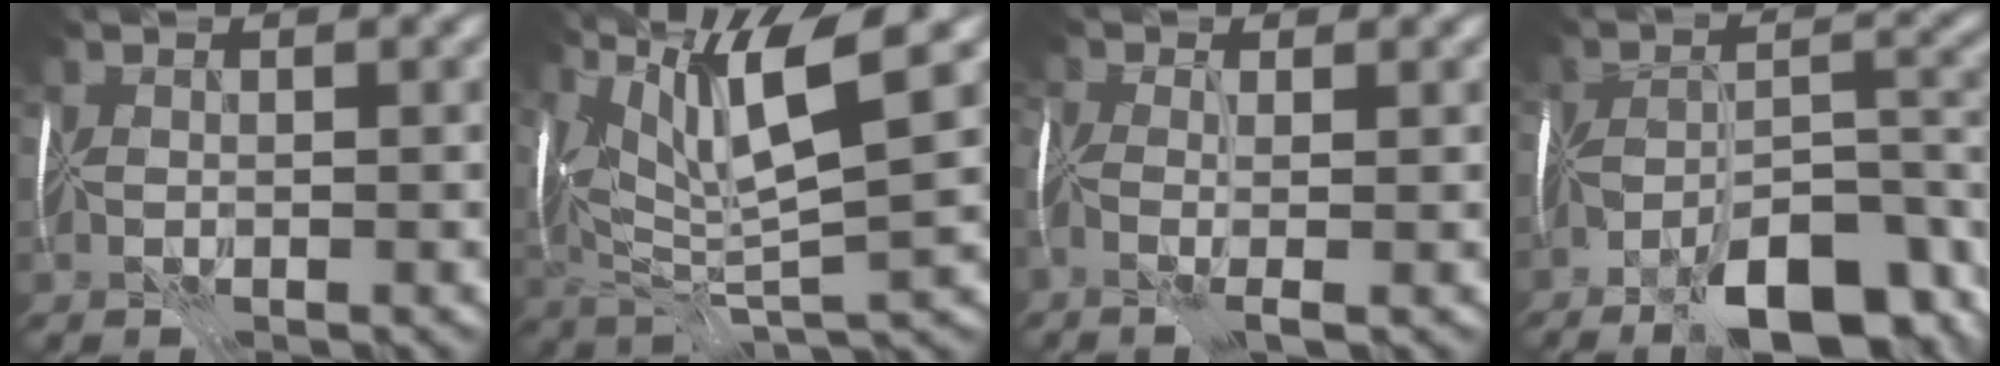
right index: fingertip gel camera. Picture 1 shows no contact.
{"total": 9.7, "force": [4.9, 1.4, 8.3], "torque": [-0.157, 0.010, 0.092]}
{"total": 3.9, "force": [-0.7, 1.6, 3.5], "torque": [-0.068, 0.006, -0.018]}
{"total": 10.4, "force": [-6.9, 3.1, 7.1], "torque": [-0.106, 0.003, -0.122]}